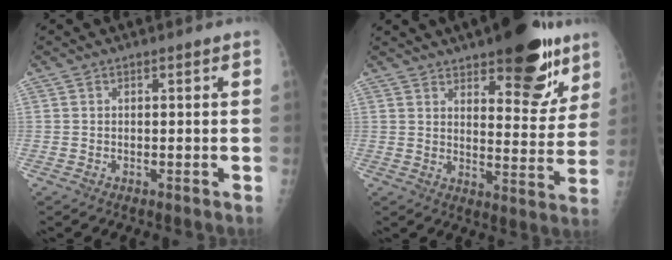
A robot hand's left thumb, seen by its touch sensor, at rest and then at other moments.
{"total": 17.4, "force": [10.8, 6.7, 11.9], "torque": [-0.109, -0.060, 0.153]}